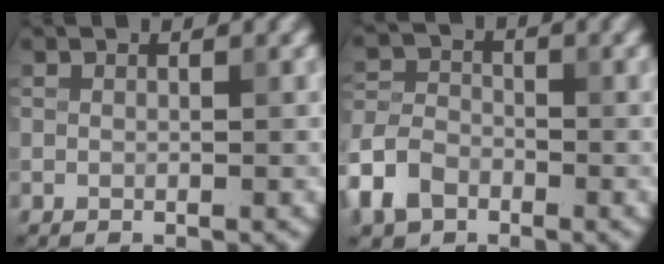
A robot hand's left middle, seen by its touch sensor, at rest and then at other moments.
{"total": 4.6, "force": [-2.6, 3.1, 2.1], "torque": [-0.048, 0.003, -0.059]}